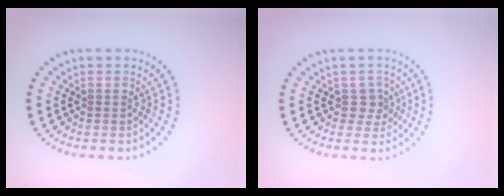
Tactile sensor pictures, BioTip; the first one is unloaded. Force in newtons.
{"total": 1.8, "press": 1.3, "slide": 1.1}